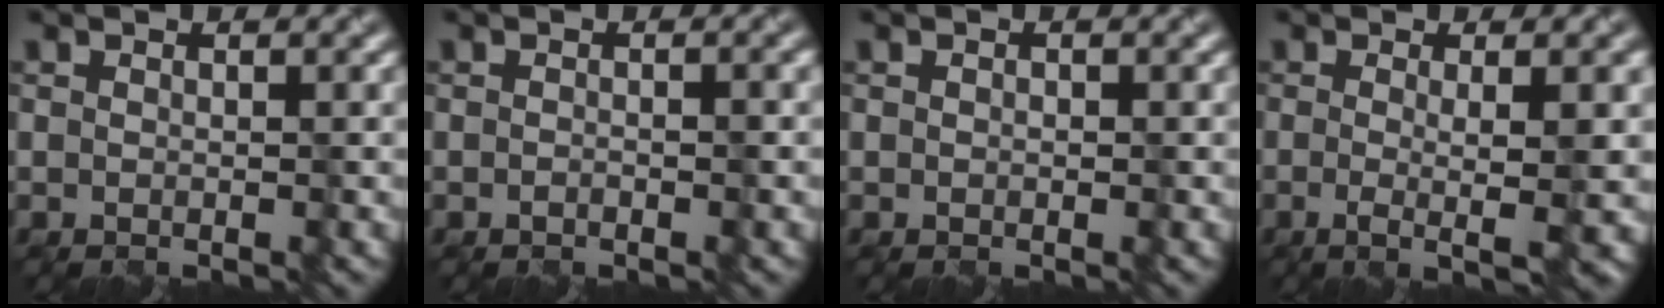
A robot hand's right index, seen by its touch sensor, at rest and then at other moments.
{"total": 1.3, "force": [-0.4, 0.6, 1.1], "torque": [-0.001, 0.006, -0.008]}
{"total": 0.0}
{"total": 4.7, "force": [-0.3, 1.1, 4.6], "torque": [-0.065, -0.002, -0.005]}